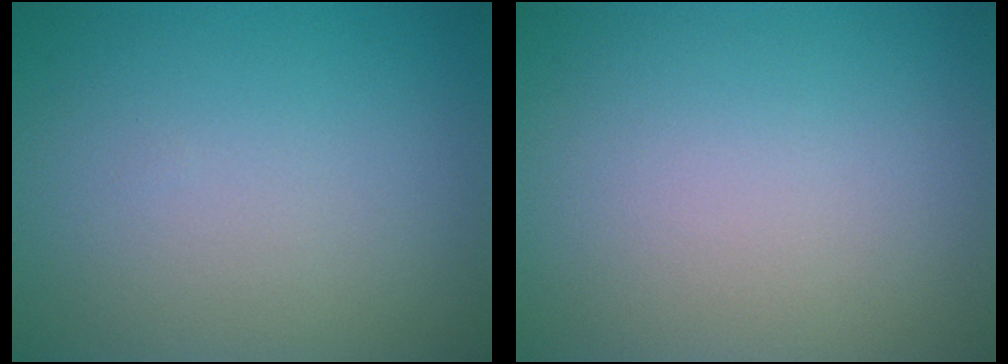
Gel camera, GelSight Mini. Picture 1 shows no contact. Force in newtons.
{"total": 0.0}